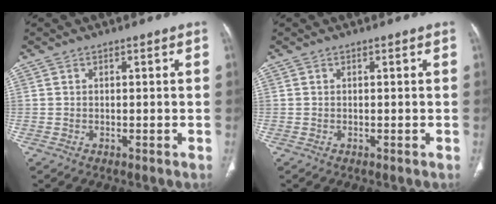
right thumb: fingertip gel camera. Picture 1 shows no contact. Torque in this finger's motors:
{"motor_torque": [-0.02, -0.19, 0.61, -0.07, -0.02]}